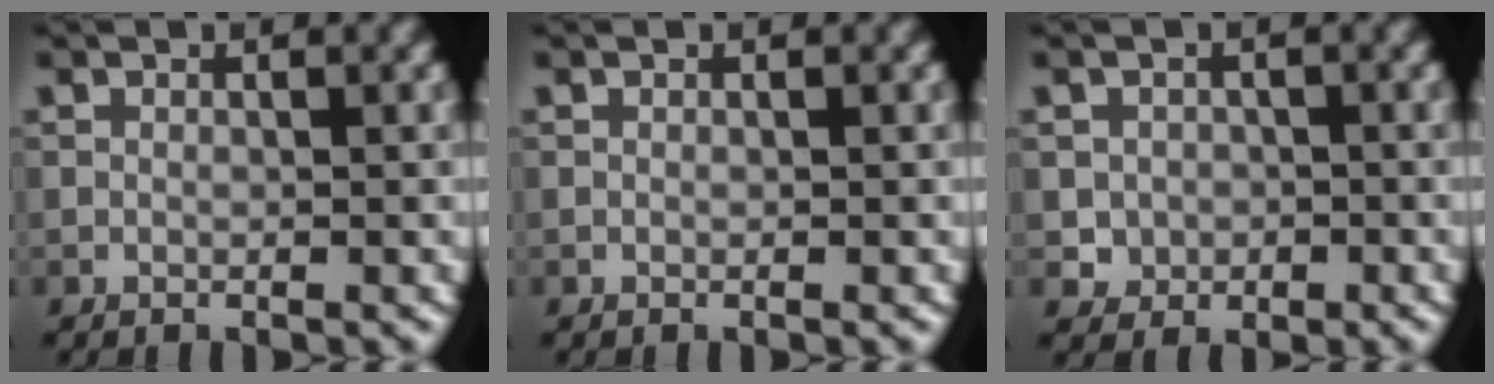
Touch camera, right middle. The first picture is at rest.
{"total": 0.0}
{"total": 1.9, "force": [-0.3, 1.9, 0.3], "torque": [0.004, -0.005, -0.005]}